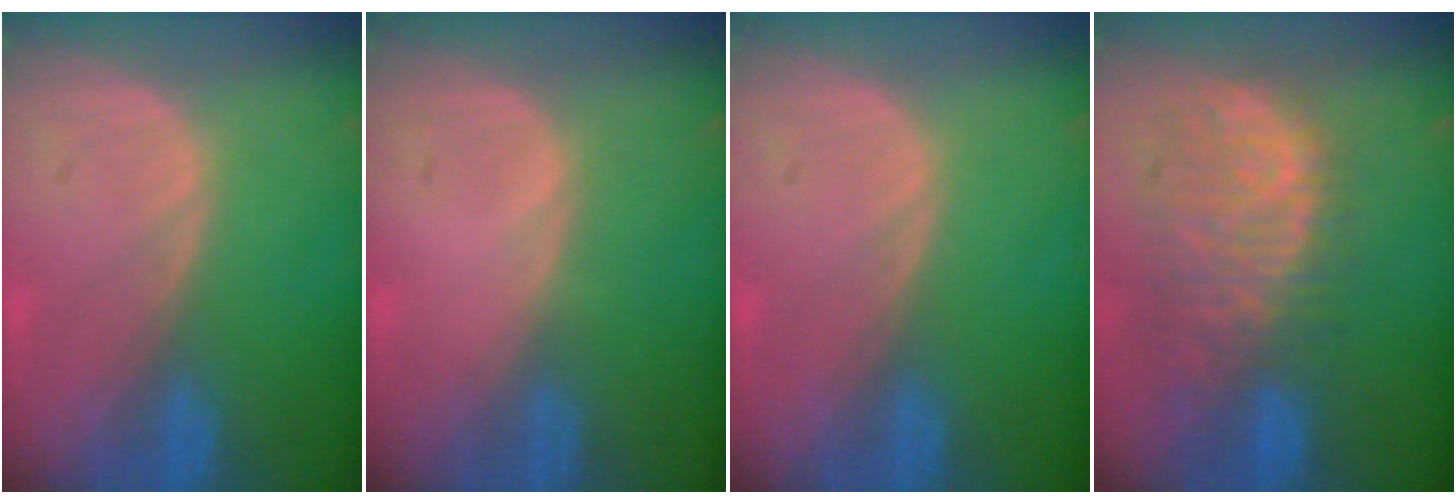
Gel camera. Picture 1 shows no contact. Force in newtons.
{"total": 0.0}
{"total": 0.0}
{"total": 11.0, "press": 9.6, "slide": 5.4}